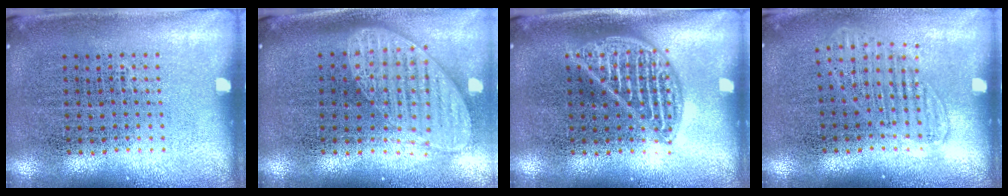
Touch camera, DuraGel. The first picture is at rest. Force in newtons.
{"total": 1.9, "press": 1.5, "slide": 1.1}
{"total": 2.1, "press": 2.1, "slide": 0.2}
{"total": 1.4, "press": 1.3, "slide": 0.6}